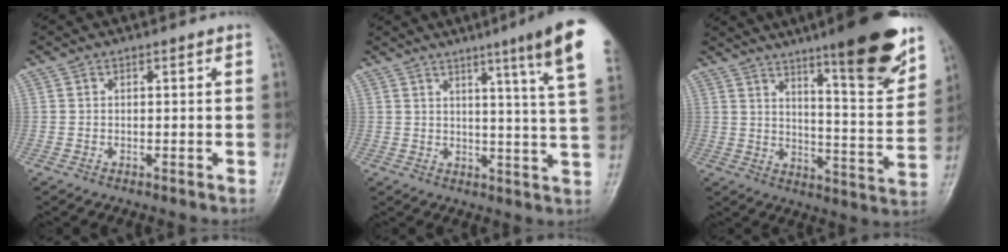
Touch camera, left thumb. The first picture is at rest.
{"total": 13.3, "force": [7.4, -0.2, 11.1], "torque": [-0.147, -0.034, 0.083]}
{"total": 18.3, "force": [11.9, 3.0, 13.6], "torque": [-0.161, -0.070, 0.178]}